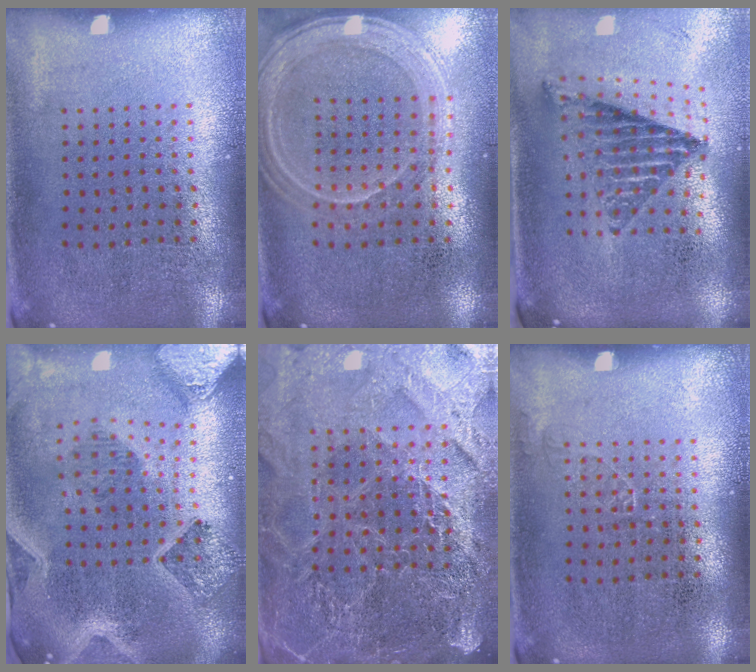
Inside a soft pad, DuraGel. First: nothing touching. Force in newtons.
{"total": 1.3, "press": 1.3, "slide": 0.1}
{"total": 1.3, "press": 1.1, "slide": 0.7}
{"total": 3.3, "press": 2.8, "slide": 1.8}
{"total": 5.4, "press": 4.9, "slide": 2.4}
{"total": 0.6, "press": 0.6, "slide": 0.0}